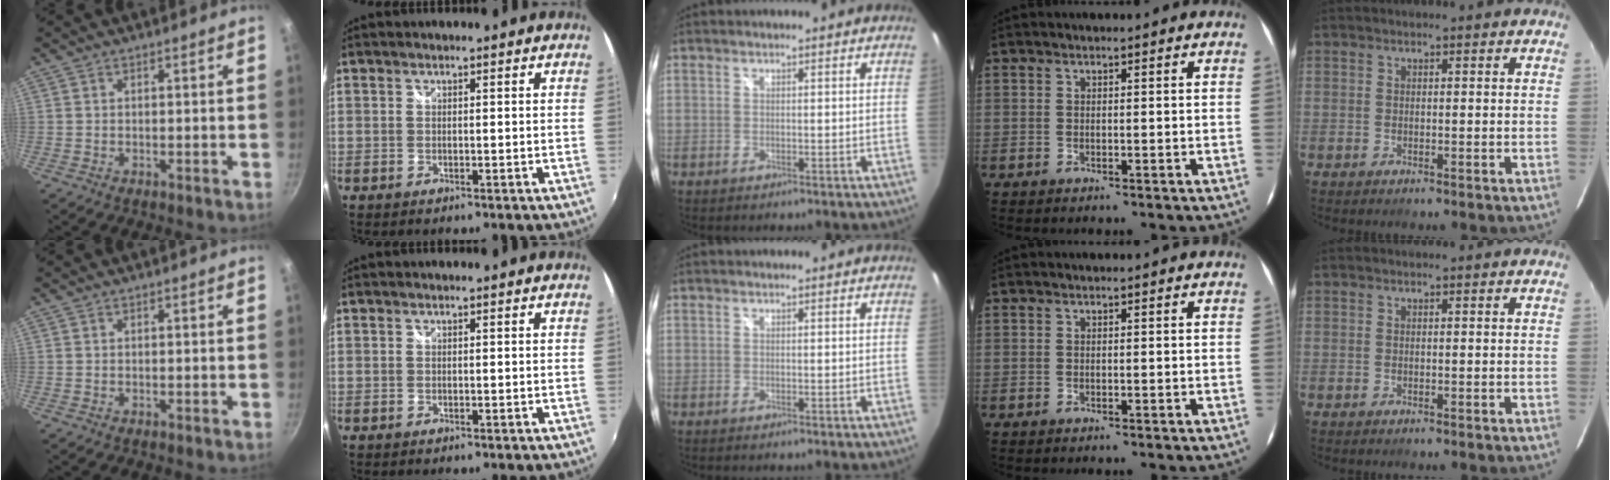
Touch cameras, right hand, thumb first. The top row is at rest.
{}